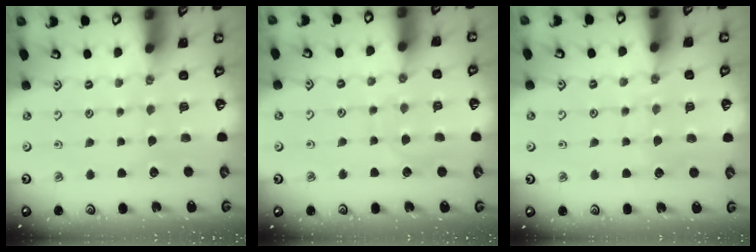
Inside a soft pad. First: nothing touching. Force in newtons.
{"total": 6.4, "press": 6.4, "slide": 0.2}
{"total": 6.2, "press": 6.2, "slide": 0.7}